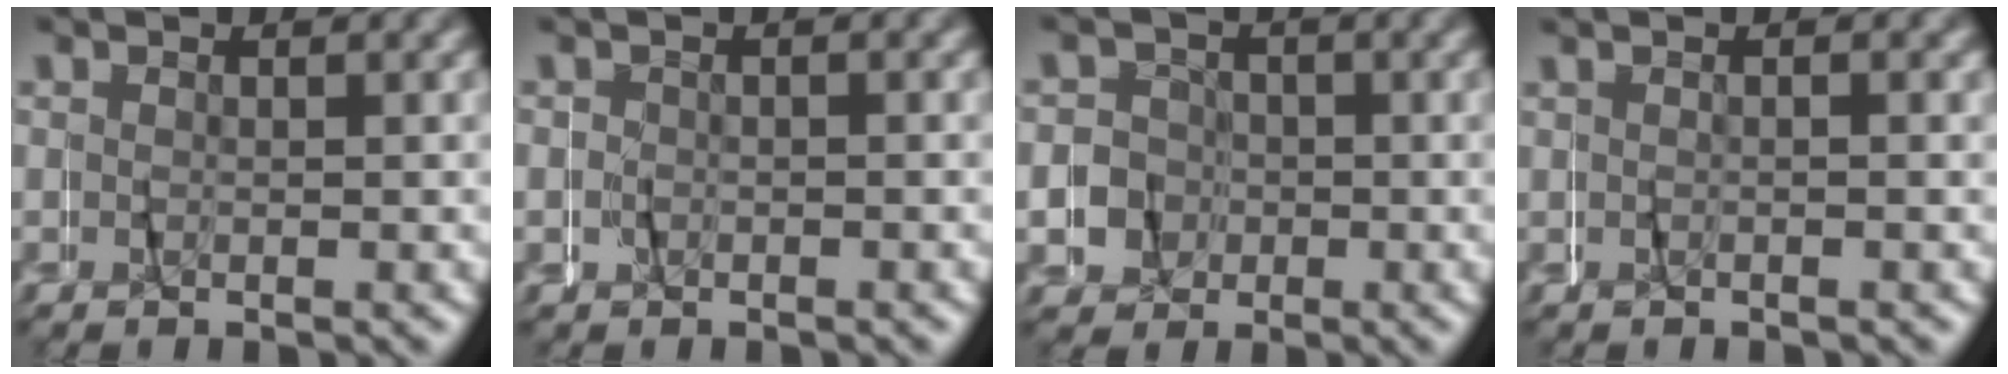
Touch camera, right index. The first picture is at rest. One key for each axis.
{"total": 0.8, "fx": 0.1, "fy": 0.8, "fz": -0.1, "tx": -0.010, "ty": 0.012, "tz": -0.004}
{"total": 6.3, "fx": -0.4, "fy": 6.2, "fz": 0.9, "tx": -0.028, "ty": -0.003, "tz": -0.014}
{"total": 0.8, "fx": -0.5, "fy": -0.6, "fz": 0.2, "tx": -0.013, "ty": 0.008, "tz": -0.010}